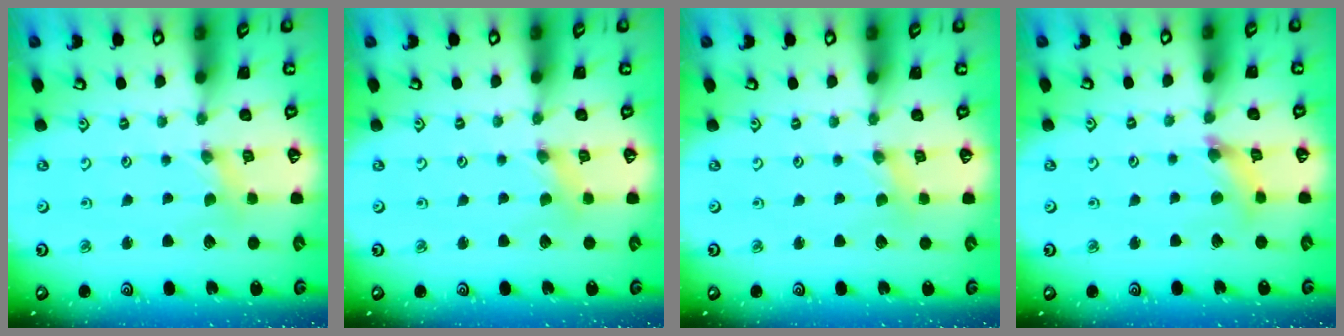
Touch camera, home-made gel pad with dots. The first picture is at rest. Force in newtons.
{"total": 0.0}
{"total": 0.0}
{"total": 4.8, "press": 4.8, "slide": 0.5}